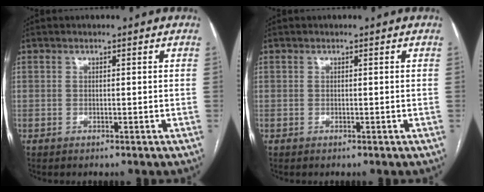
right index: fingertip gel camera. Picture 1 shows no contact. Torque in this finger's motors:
{"motor_torque": [0.00, 0.00, 0.00, 0.00]}